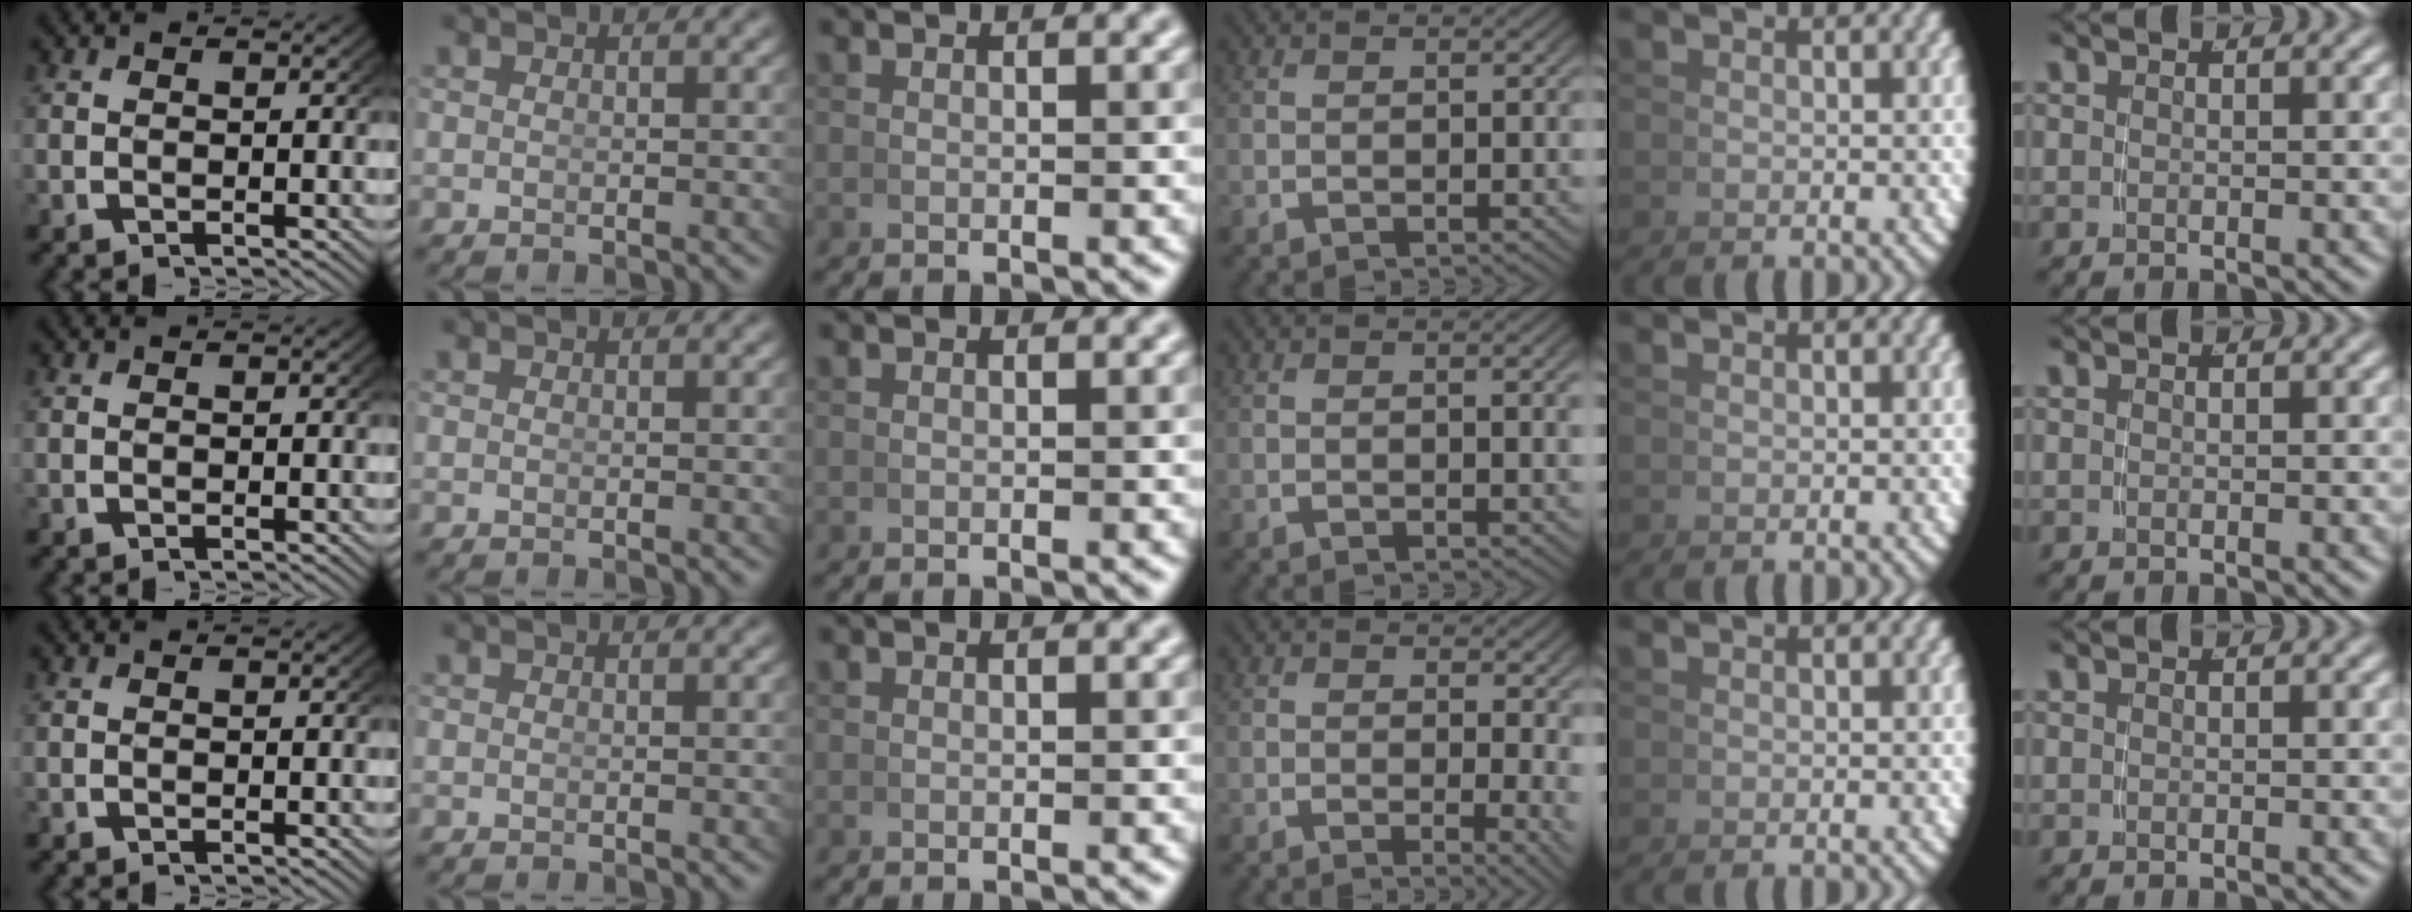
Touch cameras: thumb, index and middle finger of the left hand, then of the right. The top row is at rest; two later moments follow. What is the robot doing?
{"motion": "lift_and_place", "object": "dispenser bottle"}